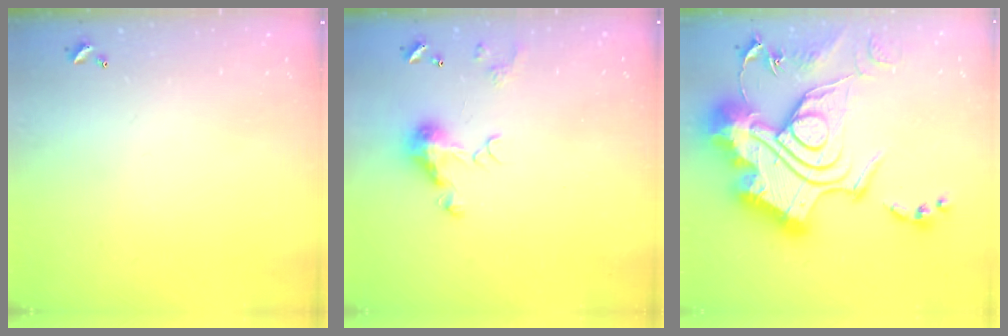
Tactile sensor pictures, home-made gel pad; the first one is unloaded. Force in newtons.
{"total": 7.3, "press": 7.3, "slide": 1.0}
{"total": 1.1, "press": 1.1, "slide": 0.0}